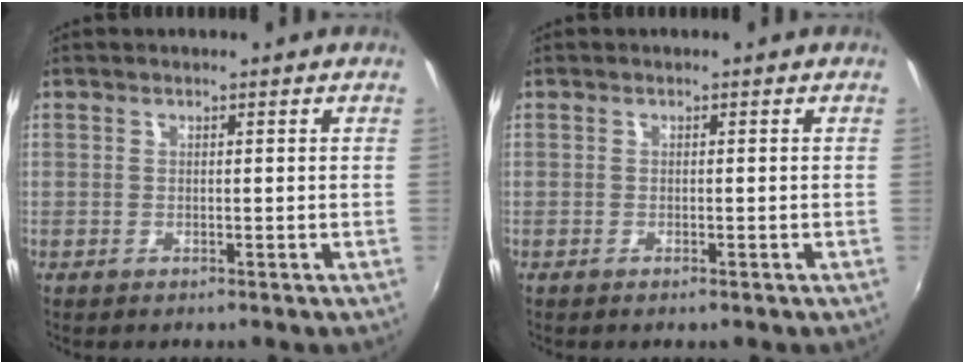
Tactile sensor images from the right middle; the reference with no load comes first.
{"total": 0.5, "force": [-0.4, 0.1, 0.3], "torque": [-0.007, -0.001, -0.007]}